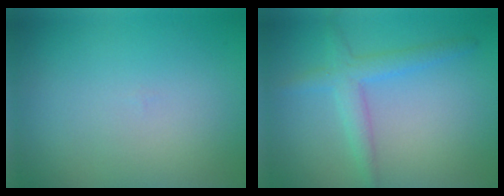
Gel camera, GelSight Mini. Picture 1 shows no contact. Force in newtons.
{"total": 2.8, "press": 2.8, "slide": 0.2}